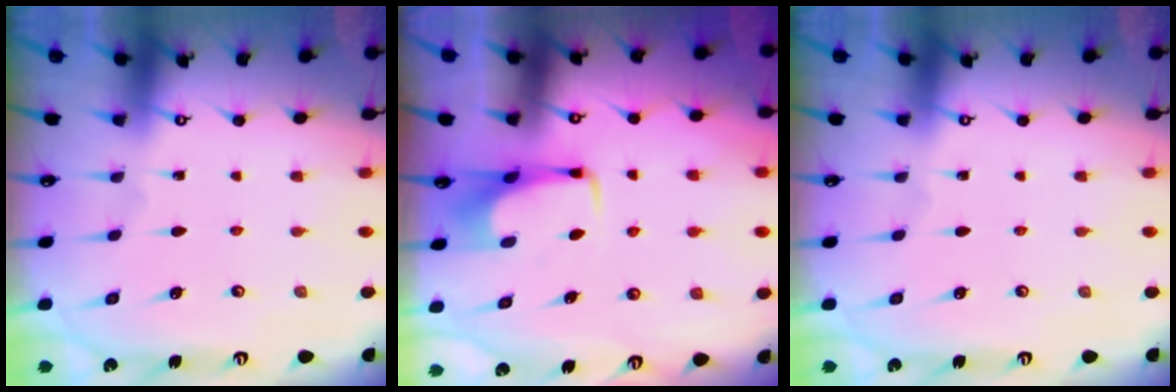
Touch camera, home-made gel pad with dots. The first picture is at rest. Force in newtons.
{"total": 3.6, "press": 3.6, "slide": 0.3}
{"total": 0.0}